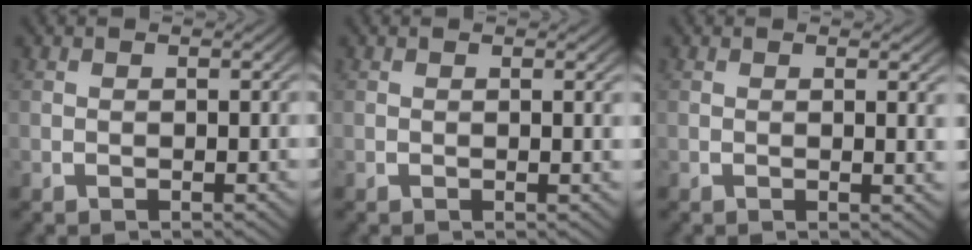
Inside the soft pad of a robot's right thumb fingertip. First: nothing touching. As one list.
[{"total": 0.5, "force": [0.3, -0.1, 0.4], "torque": [-0.007, -0.001, 0.005]}, {"total": 1.1, "force": [0.6, 0.0, 0.9], "torque": [-0.012, -0.005, 0.008]}]